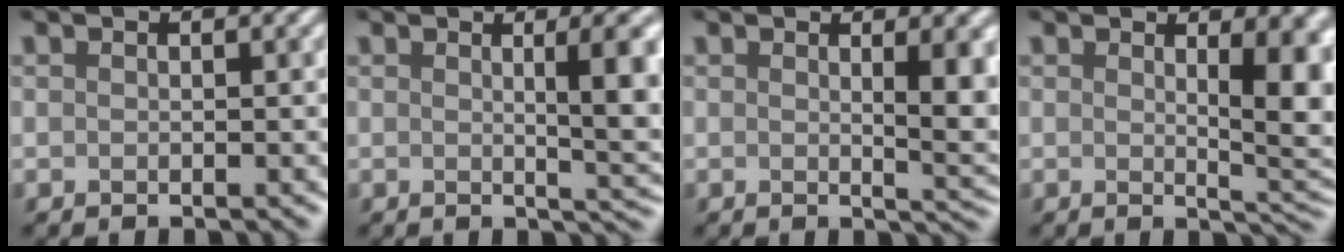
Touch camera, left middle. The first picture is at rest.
{"total": 5.9, "force": [0.9, 1.4, 5.7], "torque": [-0.063, 0.004, 0.012]}
{"total": 4.7, "force": [0.9, 1.2, 4.5], "torque": [-0.050, -0.004, 0.015]}
{"total": 6.4, "force": [1.3, 1.8, 6.0], "torque": [-0.065, -0.009, 0.024]}